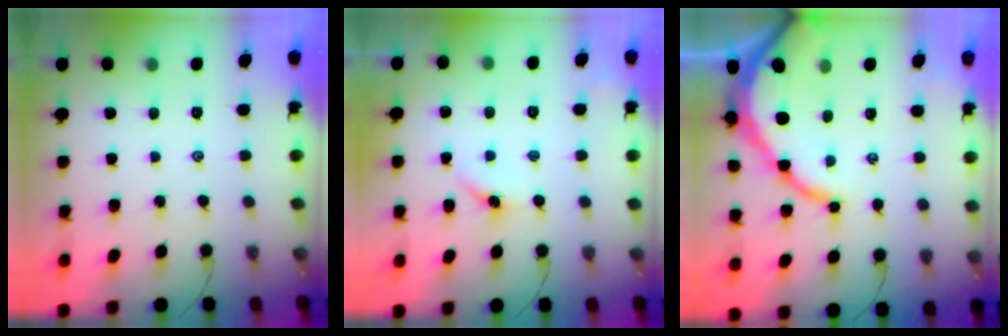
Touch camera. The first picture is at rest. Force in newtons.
{"total": 4.8, "press": 4.8, "slide": 0.6}
{"total": 12.2, "press": 12.1, "slide": 1.3}